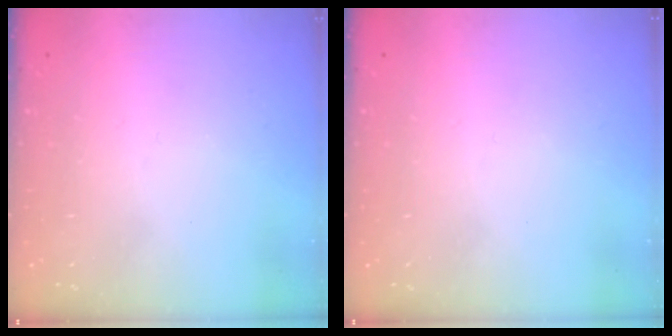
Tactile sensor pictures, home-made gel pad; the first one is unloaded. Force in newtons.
{"total": 0.0}